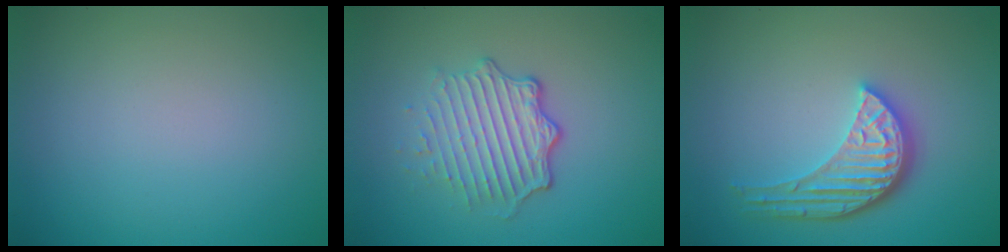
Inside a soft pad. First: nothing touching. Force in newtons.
{"total": 4.8, "press": 3.4, "slide": 3.4}
{"total": 4.7, "press": 3.7, "slide": 3.0}